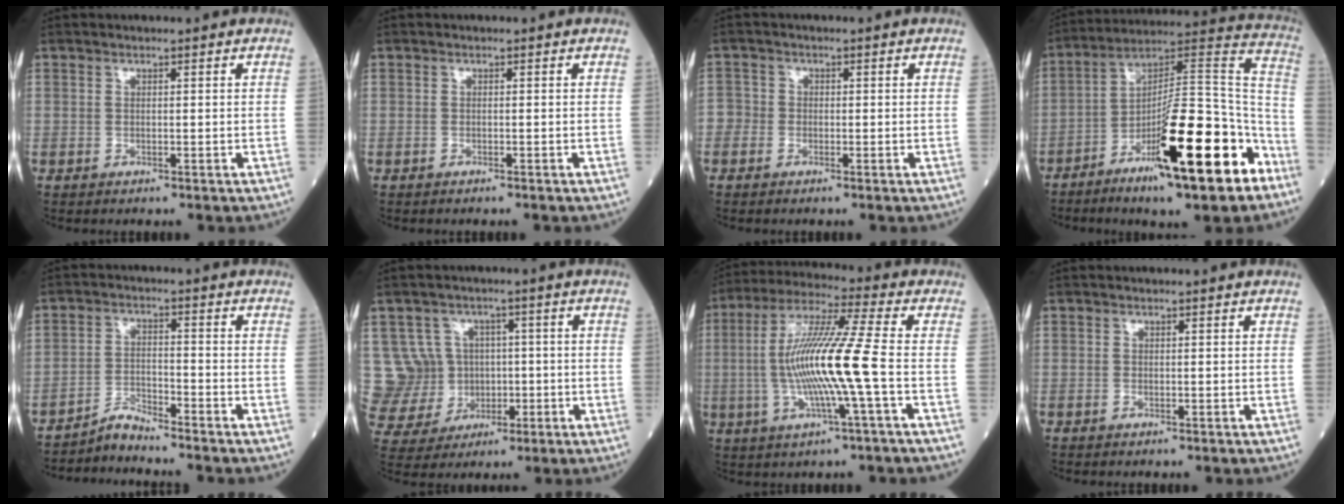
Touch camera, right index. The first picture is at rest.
{"total": 0.8, "force": [-0.7, -0.1, 0.4], "torque": [-0.003, 0.001, -0.008]}
{"total": 2.2, "force": [-1.0, 1.9, 0.3], "torque": [0.001, 0.008, -0.025]}
{"total": 22.8, "force": [-11.3, 3.6, 19.5], "torque": [-0.278, 0.000, -0.176]}
{"total": 3.4, "force": [-3.3, -0.6, -0.2], "torque": [0.001, -0.015, -0.061]}
{"total": 9.4, "force": [0.7, 9.2, 1.4], "torque": [-0.045, 0.035, 0.034]}
{"total": 13.6, "force": [-1.6, -0.7, 13.5], "torque": [-0.271, 0.004, -0.035]}
{"total": 0.0}